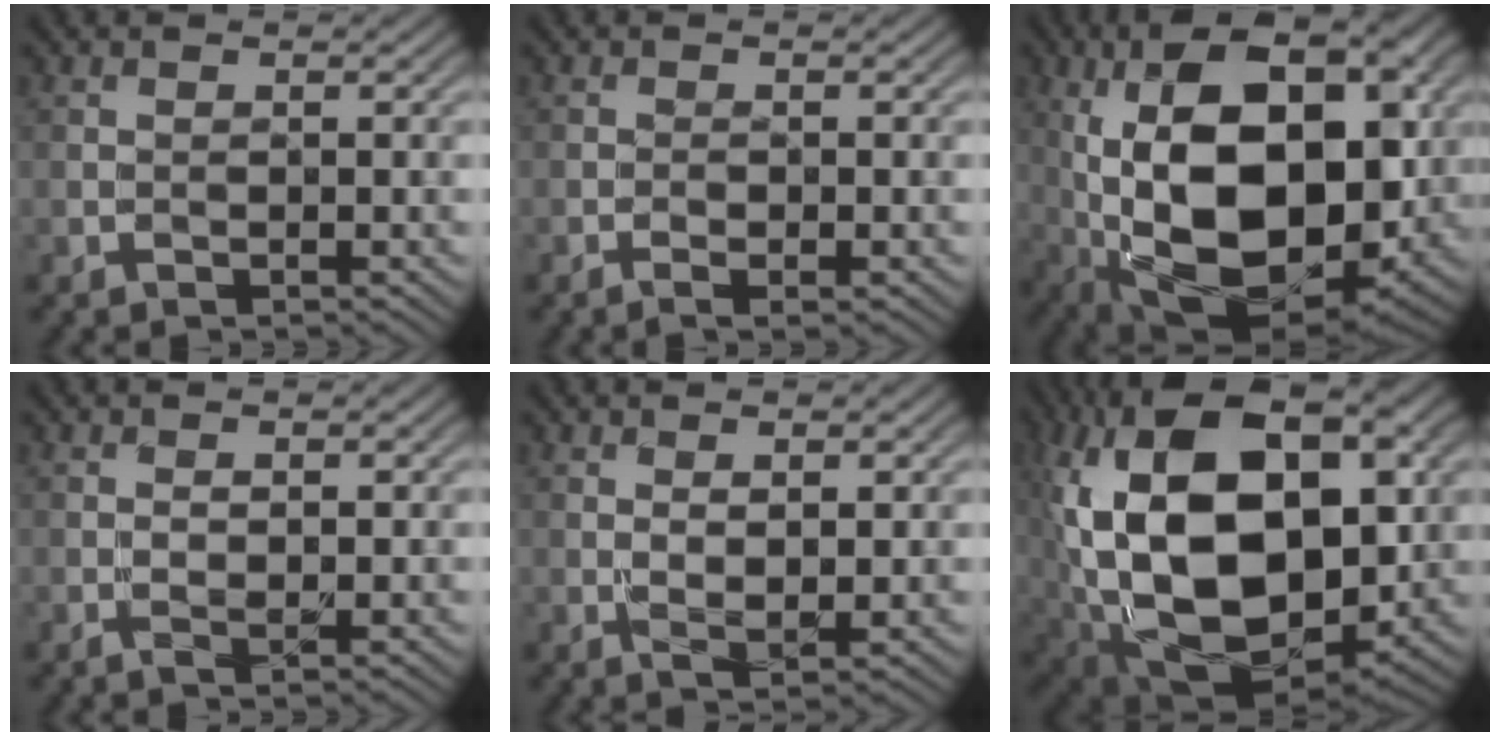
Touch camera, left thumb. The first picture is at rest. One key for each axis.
{"total": 1.5, "fx": -0.9, "fy": 0.2, "fz": 1.2, "tx": -0.024, "ty": -0.003, "tz": -0.013}
{"total": 18.9, "fx": 1.8, "fy": 10.6, "fz": 15.6, "tx": -0.280, "ty": -0.003, "tz": 0.027}
{"total": 0.6, "fx": 0.1, "fy": -0.2, "fz": 0.6, "tx": -0.015, "ty": -0.001, "tz": 0.003}
{"total": 1.7, "fx": 1.1, "fy": 0.1, "fz": 1.3, "tx": -0.031, "ty": -0.009, "tz": 0.026}
{"total": 21.4, "fx": 3.3, "fy": 13.8, "fz": 16.1, "tx": -0.361, "ty": -0.025, "tz": 0.085}